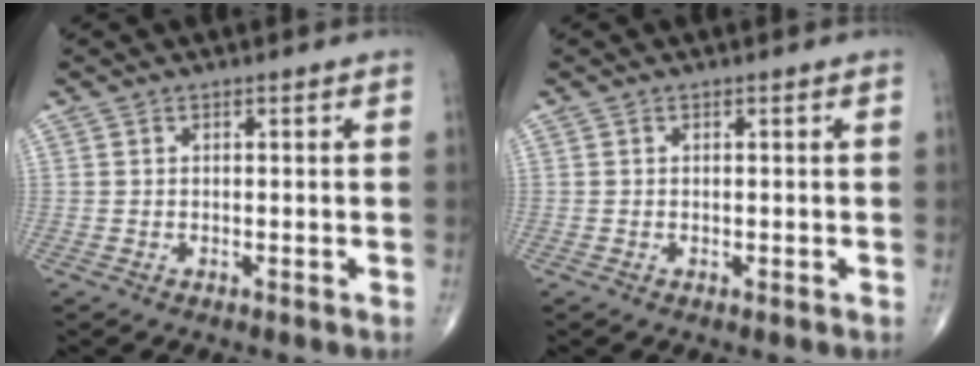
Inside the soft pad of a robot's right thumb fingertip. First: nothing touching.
{"total": 0.0}